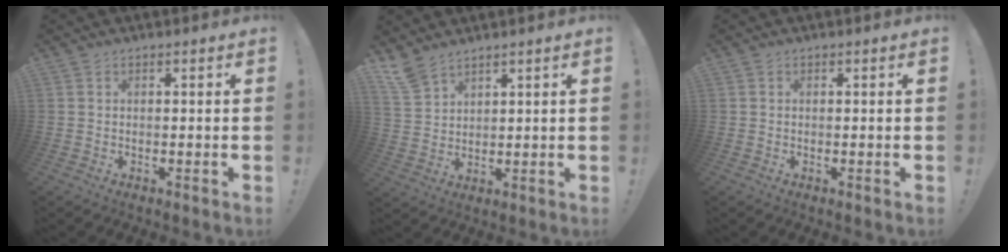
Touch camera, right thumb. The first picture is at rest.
{"total": 6.7, "force": [5.6, 2.8, 2.4], "torque": [-0.047, -0.032, 0.110]}
{"total": 0.0}